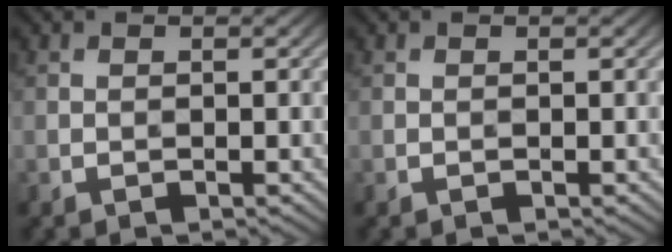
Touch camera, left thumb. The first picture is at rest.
{"total": 0.0}